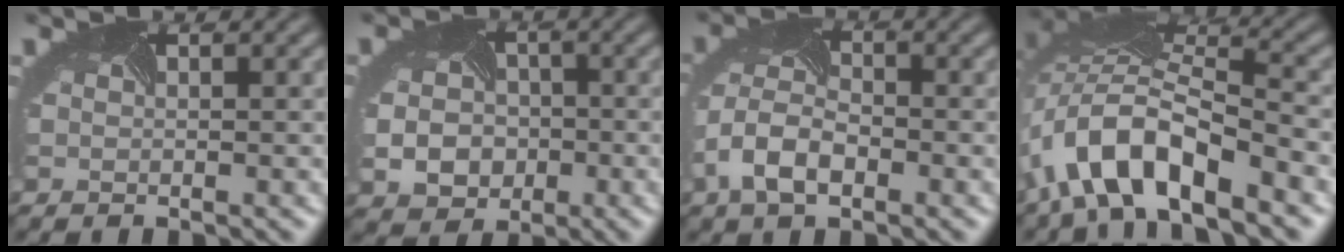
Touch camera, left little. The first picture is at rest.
{"total": 4.3, "force": [-1.1, 3.8, 1.7], "torque": [-0.036, -0.005, -0.019]}
{"total": 4.8, "force": [-2.3, 2.8, 3.1], "torque": [-0.075, 0.005, -0.055]}
{"total": 10.4, "force": [-5.2, 4.4, 7.8], "torque": [-0.153, 0.015, -0.104]}